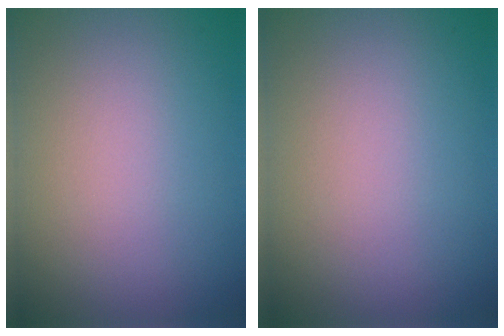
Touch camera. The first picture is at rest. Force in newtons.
{"total": 0.0}